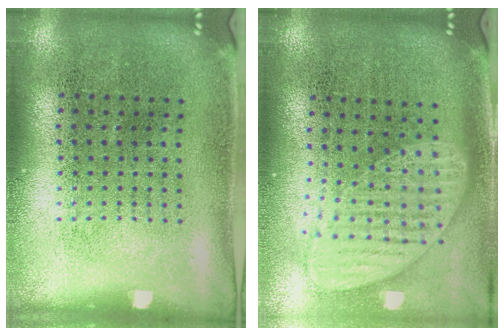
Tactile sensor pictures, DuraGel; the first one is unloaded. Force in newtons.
{"total": 1.7, "press": 1.3, "slide": 1.0}